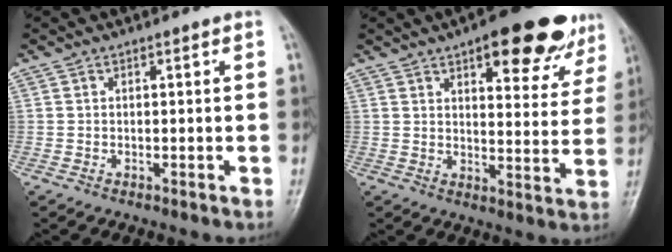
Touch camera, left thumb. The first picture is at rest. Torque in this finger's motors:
{"motor_torque": [0.52, 0.27, 0.37, -0.17, 0.12]}